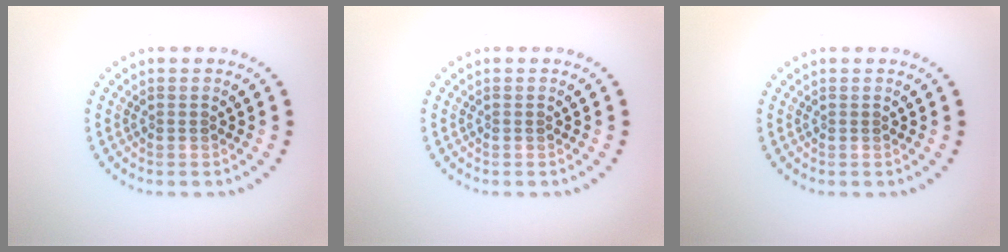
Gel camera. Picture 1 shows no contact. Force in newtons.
{"total": 0.0}
{"total": 0.0}